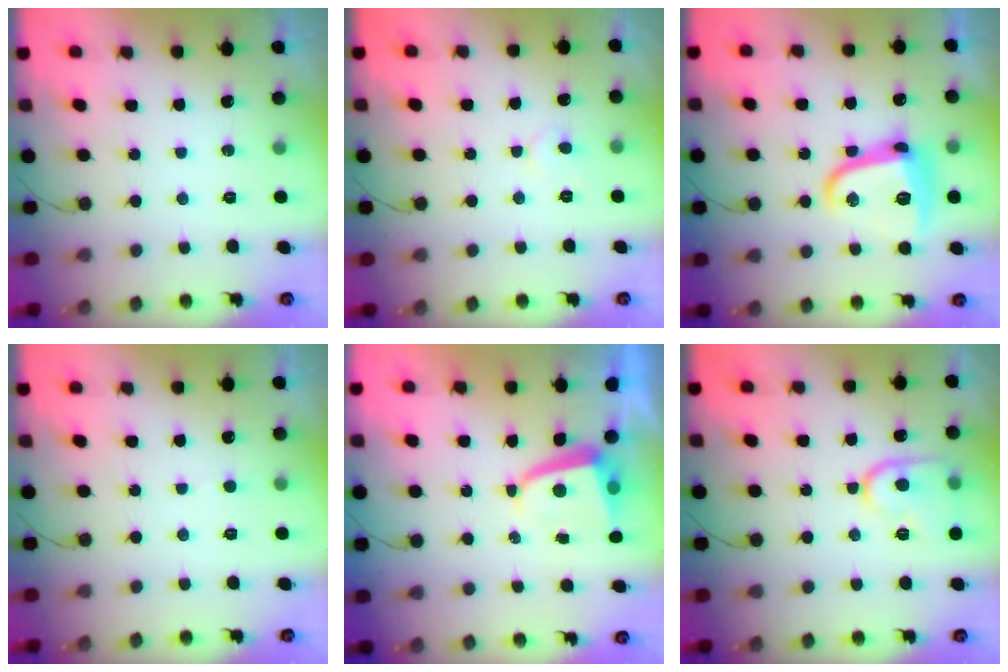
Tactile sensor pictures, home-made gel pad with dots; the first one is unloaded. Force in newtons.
{"total": 4.6, "press": 4.6, "slide": 0.4}
{"total": 15.6, "press": 15.5, "slide": 0.5}
{"total": 1.7, "press": 1.7, "slide": 0.1}
{"total": 4.2, "press": 4.2, "slide": 0.5}
{"total": 13.1, "press": 13.0, "slide": 1.3}